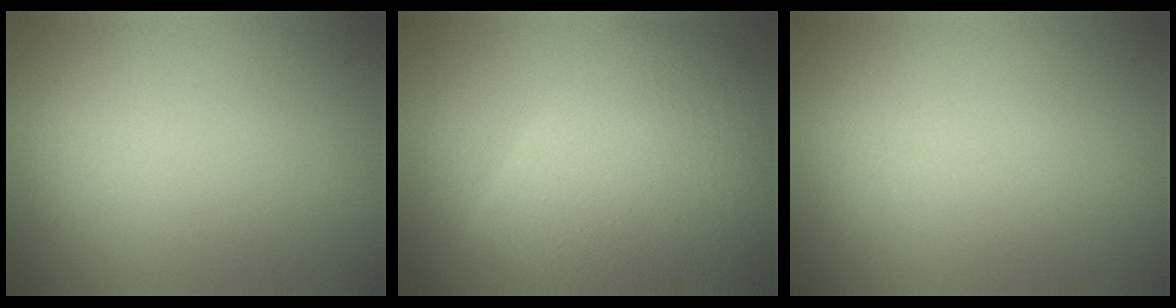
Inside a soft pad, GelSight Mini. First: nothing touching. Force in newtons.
{"total": 9.6, "press": 9.6, "slide": 0.4}
{"total": 0.0}